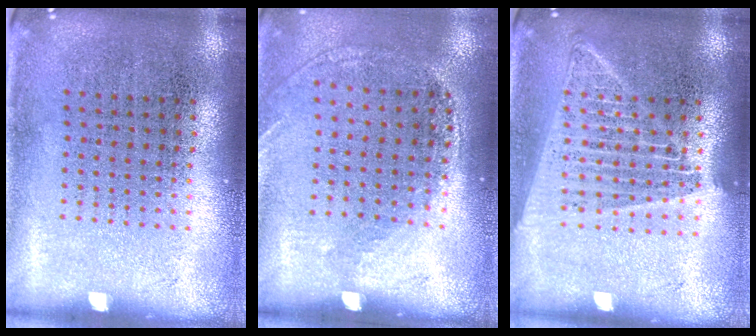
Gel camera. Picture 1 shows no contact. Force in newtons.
{"total": 1.2, "press": 1.0, "slide": 0.7}
{"total": 1.5, "press": 1.4, "slide": 0.7}